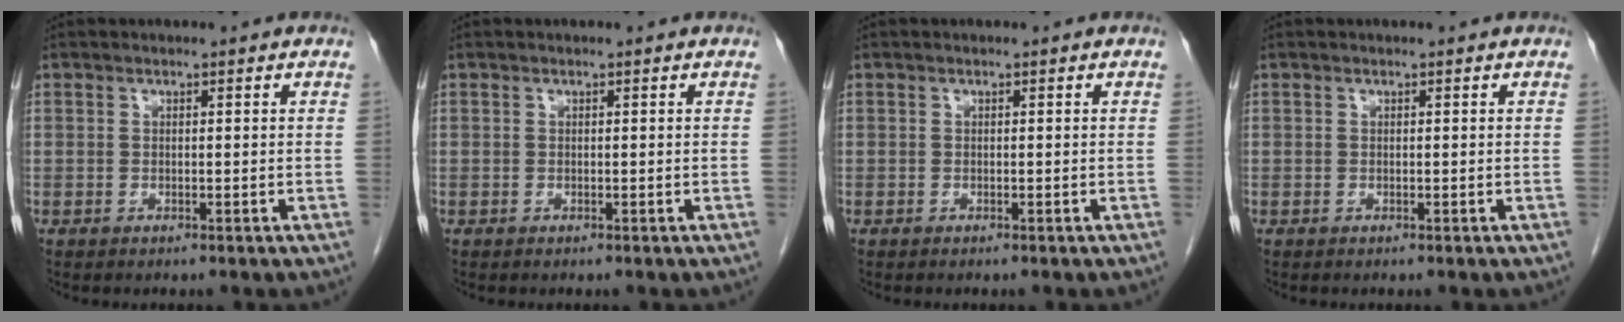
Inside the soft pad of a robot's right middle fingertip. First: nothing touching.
{"total": 0.0}
{"total": 0.0}
{"total": 0.0}